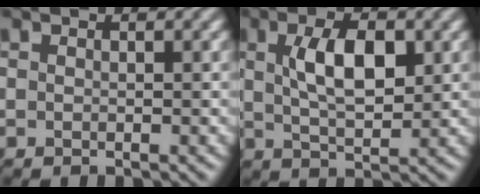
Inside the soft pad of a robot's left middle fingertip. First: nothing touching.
{"total": 5.3, "force": [1.6, 2.2, 4.5], "torque": [-0.091, 0.007, 0.028]}